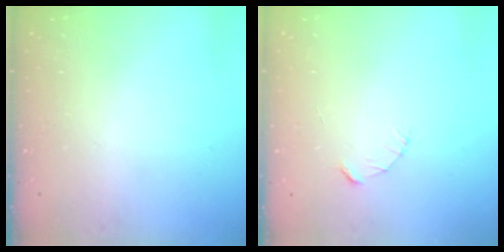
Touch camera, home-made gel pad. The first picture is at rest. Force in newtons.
{"total": 2.4, "press": 2.4, "slide": 0.2}